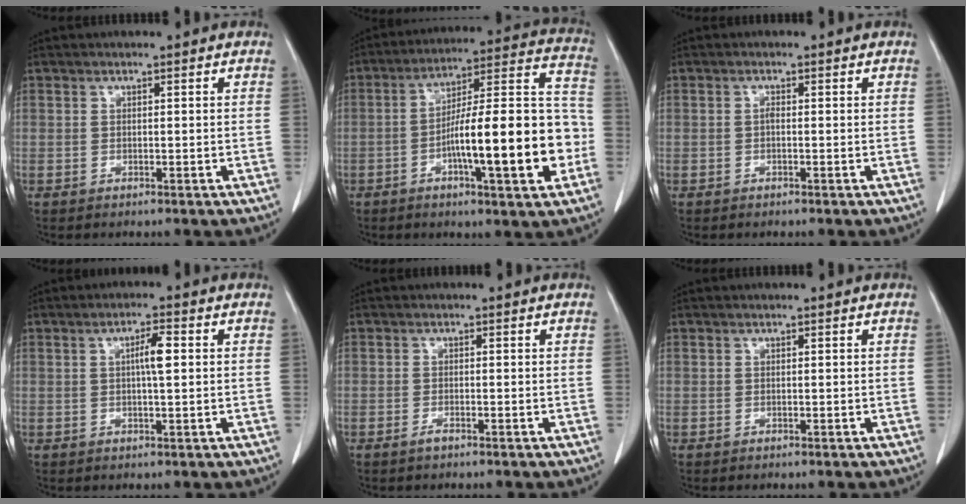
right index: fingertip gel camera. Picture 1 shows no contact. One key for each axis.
{"total": 19.6, "fx": -5.2, "fy": 2.7, "fz": 18.7, "tx": -0.268, "ty": 0.022, "tz": -0.076}
{"total": 0.6, "fx": -0.2, "fy": 0.1, "fz": 0.5, "tx": -0.011, "ty": 0.001, "tz": -0.004}
{"total": 3.6, "fx": 0.5, "fy": 0.3, "fz": 3.6, "tx": -0.062, "ty": 0.003, "tz": 0.008}
{"total": 0.9, "fx": -0.7, "fy": 0.1, "fz": 0.6, "tx": -0.017, "ty": -0.001, "tz": -0.010}
{"total": 0.0}